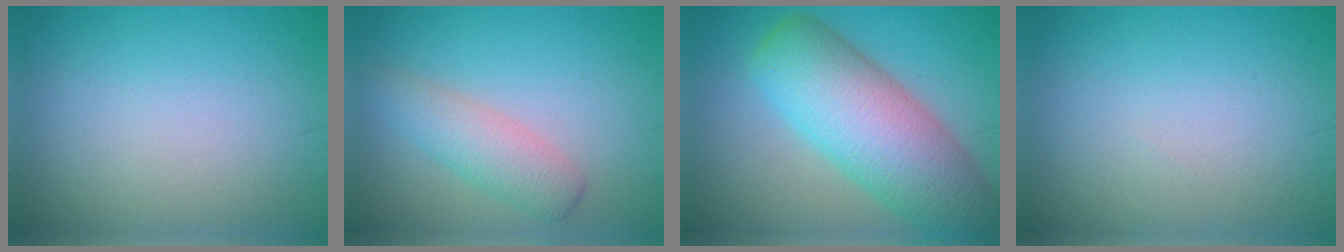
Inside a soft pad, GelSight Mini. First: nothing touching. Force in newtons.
{"total": 3.2, "press": 3.2, "slide": 0.1}
{"total": 10.2, "press": 10.2, "slide": 0.3}
{"total": 0.0}